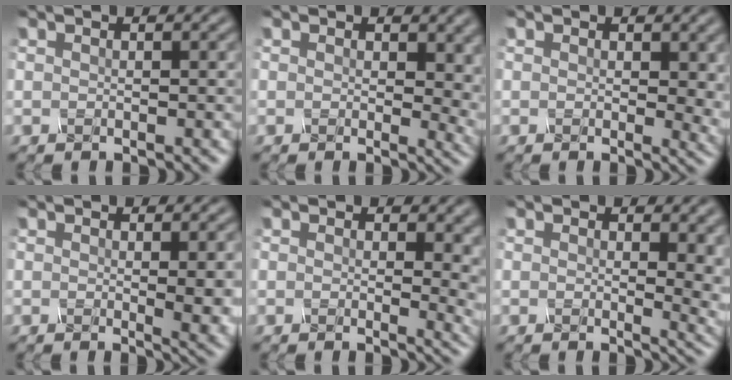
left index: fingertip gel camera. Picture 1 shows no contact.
{"total": 4.4, "force": [0.9, 2.7, 3.4], "torque": [-0.030, -0.007, 0.009]}
{"total": 3.1, "force": [0.6, 1.8, 2.4], "torque": [-0.023, -0.004, 0.005]}
{"total": 3.8, "force": [0.3, 0.9, 3.6], "torque": [-0.045, -0.005, 0.006]}
{"total": 4.7, "force": [0.7, 2.3, 4.0], "torque": [-0.032, -0.008, 0.009]}
{"total": 4.8, "force": [0.8, 2.1, 4.2], "torque": [-0.039, -0.008, 0.014]}